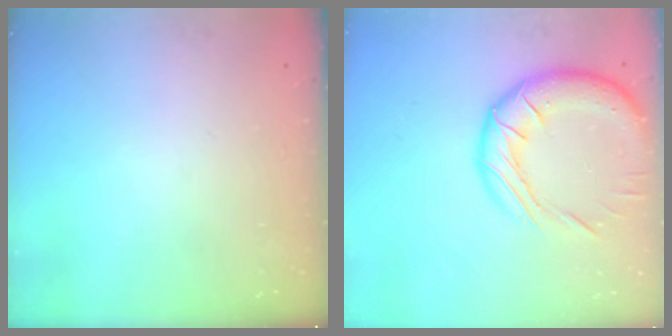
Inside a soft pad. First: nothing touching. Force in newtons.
{"total": 20.6, "press": 20.4, "slide": 2.8}